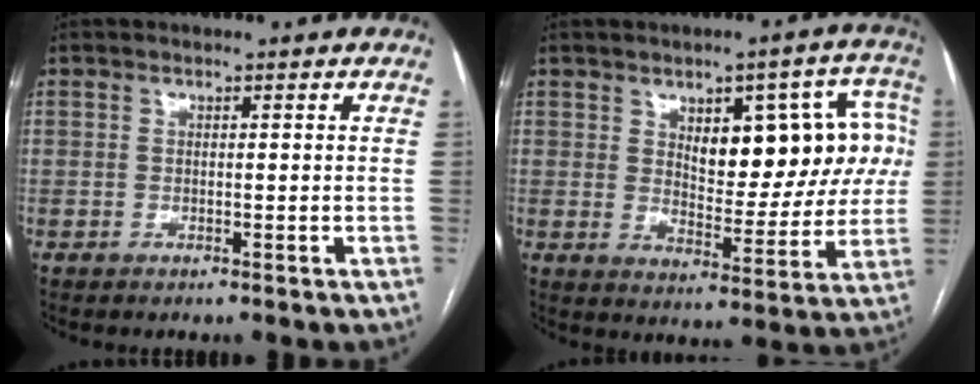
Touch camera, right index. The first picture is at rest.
{"total": 14.8, "force": [3.9, 6.5, 12.7], "torque": [-0.154, 0.030, 0.061]}